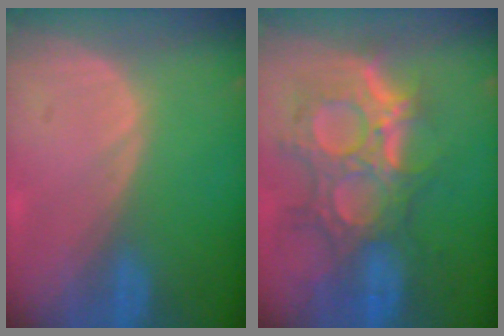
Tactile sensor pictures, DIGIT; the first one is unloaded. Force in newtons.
{"total": 11.9, "press": 10.7, "slide": 5.3}